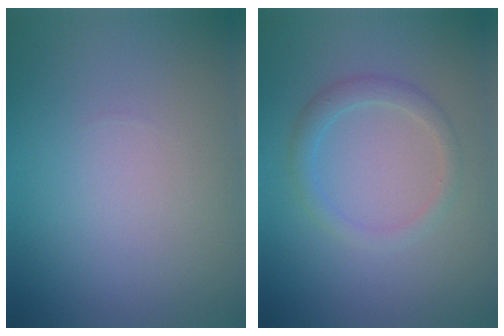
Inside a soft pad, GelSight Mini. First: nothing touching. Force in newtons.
{"total": 2.0, "press": 2.0, "slide": 0.2}